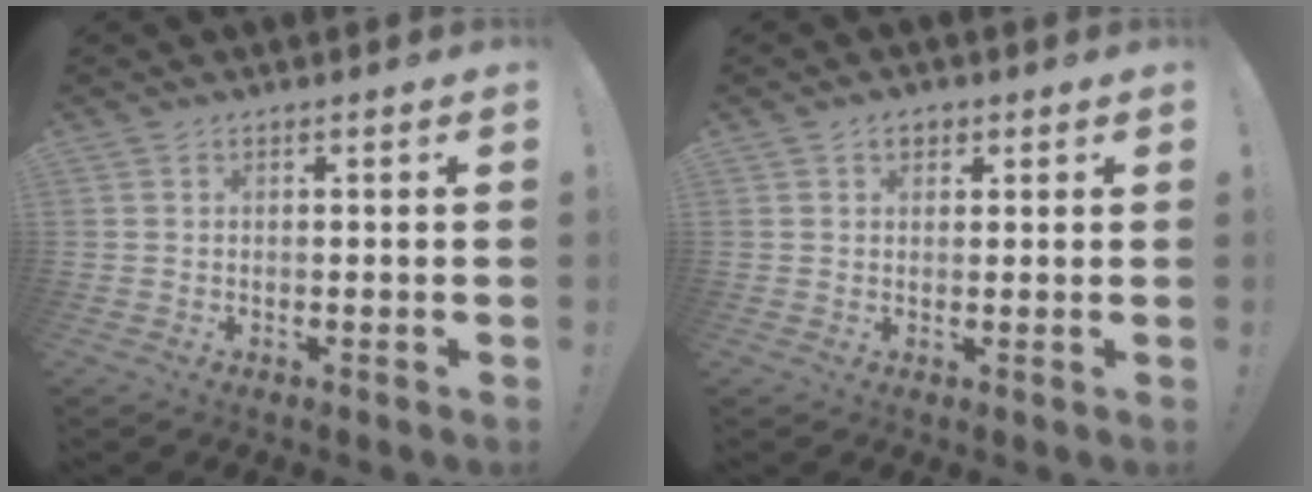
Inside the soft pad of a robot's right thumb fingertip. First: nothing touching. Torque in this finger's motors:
{"motor_torque": [0.02, 0.32, 0.16, -0.01, 0.00]}